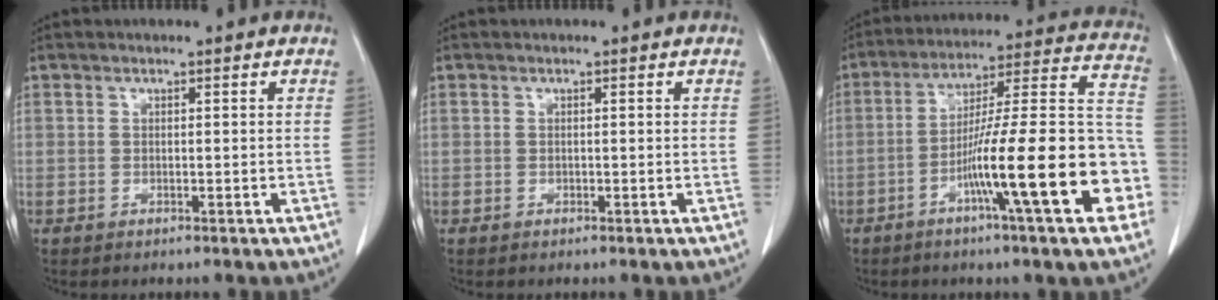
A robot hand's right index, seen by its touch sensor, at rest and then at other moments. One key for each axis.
{"total": 0.0}
{"total": 21.6, "fx": -7.5, "fy": 1.4, "fz": 20.2, "tx": -0.240, "ty": 0.017, "tz": -0.116}